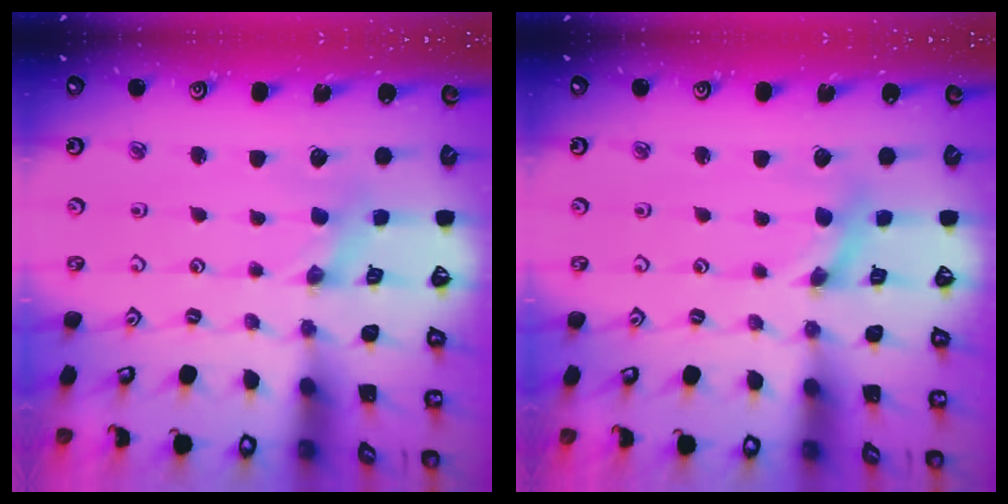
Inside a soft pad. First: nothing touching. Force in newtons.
{"total": 1.7, "press": 1.7, "slide": 0.2}